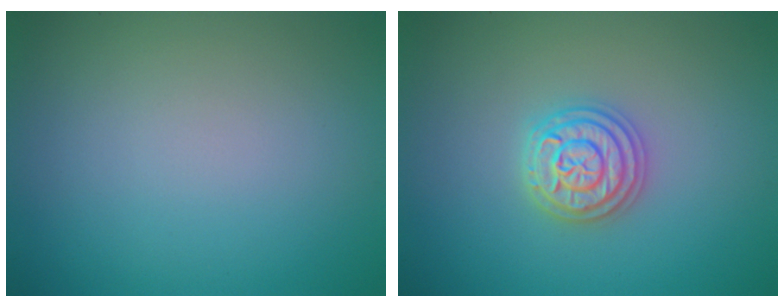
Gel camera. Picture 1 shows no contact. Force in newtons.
{"total": 3.5, "press": 3.4, "slide": 0.6}